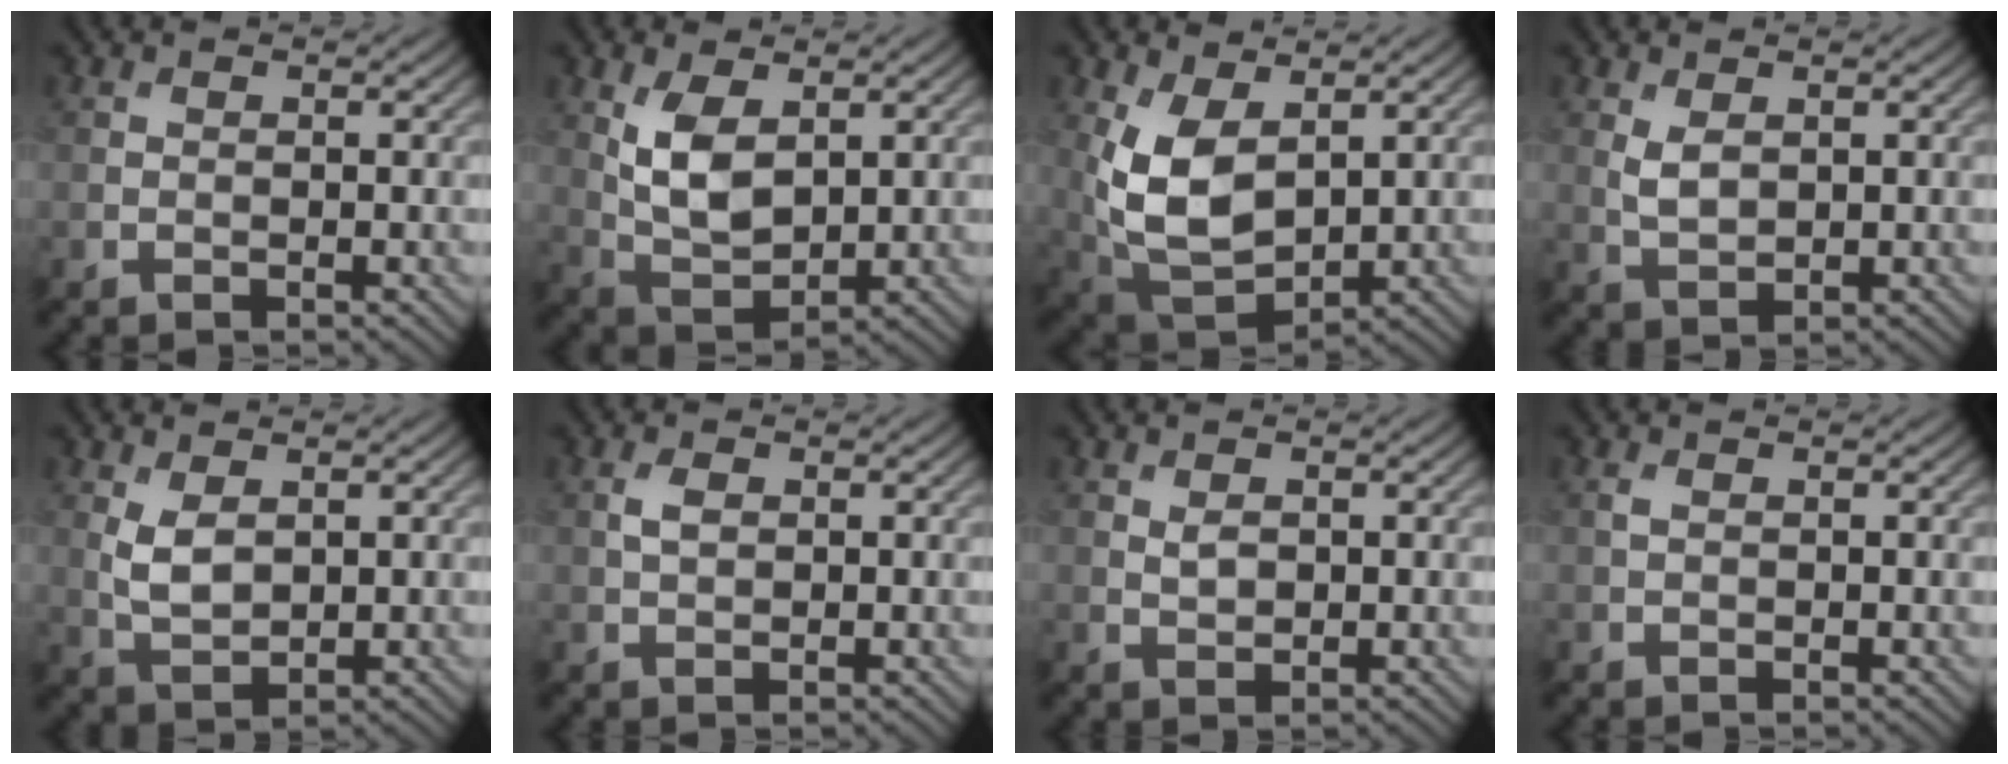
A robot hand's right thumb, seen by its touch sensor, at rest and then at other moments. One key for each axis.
{"total": 6.4, "fx": 1.9, "fy": 3.3, "fz": 5.1, "tx": -0.115, "ty": -0.004, "tz": 0.043}
{"total": 10.2, "fx": 1.9, "fy": 6.1, "fz": 8.0, "tx": -0.206, "ty": -0.009, "tz": 0.037}
{"total": 2.5, "fx": 0.9, "fy": 1.4, "fz": 1.9, "tx": -0.048, "ty": -0.004, "tz": 0.023}
{"total": 3.7, "fx": 1.1, "fy": 2.0, "fz": 2.9, "tx": -0.071, "ty": -0.004, "tz": 0.026}
{"total": 1.7, "fx": 0.5, "fy": 1.0, "fz": 1.3, "tx": -0.032, "ty": 0.001, "tz": 0.009}
{"total": 1.4, "fx": 0.5, "fy": 0.9, "fz": 1.0, "tx": -0.023, "ty": -0.004, "tz": 0.013}
{"total": 0.7, "fx": 0.2, "fy": 0.4, "fz": 0.6, "tx": -0.017, "ty": 0.002, "tz": 0.005}